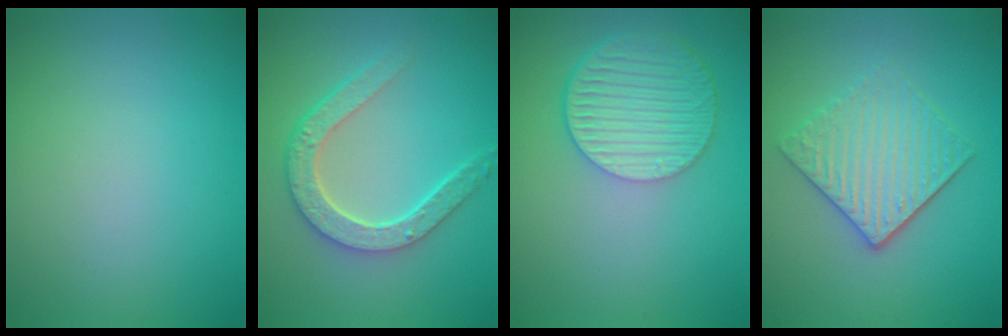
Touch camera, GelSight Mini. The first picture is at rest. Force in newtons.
{"total": 4.6, "press": 3.6, "slide": 2.8}
{"total": 6.1, "press": 4.5, "slide": 4.1}
{"total": 4.1, "press": 3.4, "slide": 2.3}